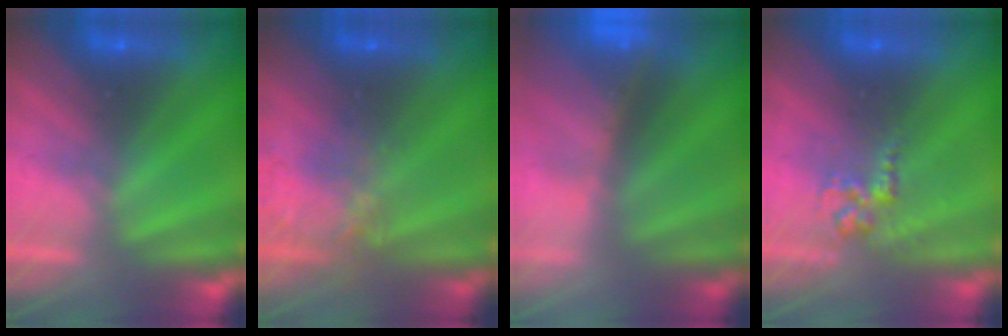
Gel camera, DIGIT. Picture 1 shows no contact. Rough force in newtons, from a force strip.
{"total": 7.4}
{"total": 9.5}
{"total": 2.6}